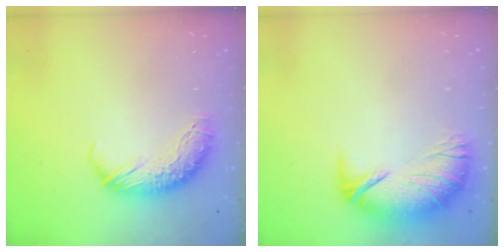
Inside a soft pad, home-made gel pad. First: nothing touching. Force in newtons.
{"total": 2.7, "press": 1.5, "slide": 2.2}